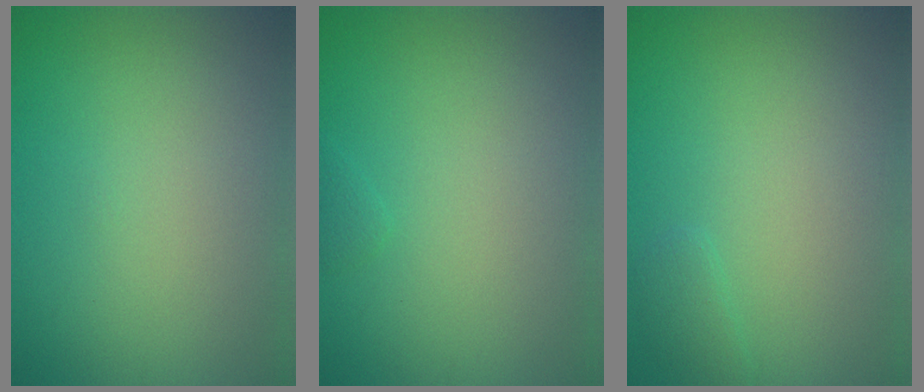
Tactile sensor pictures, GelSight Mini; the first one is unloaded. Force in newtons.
{"total": 0.5, "press": 0.5, "slide": 0.0}
{"total": 1.0, "press": 1.0, "slide": 0.0}